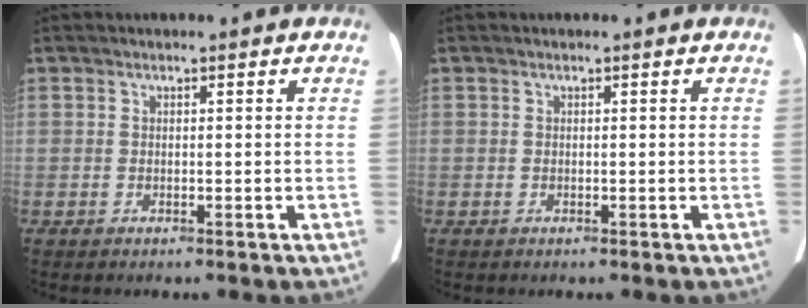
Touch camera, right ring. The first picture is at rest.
{"total": 0.0}